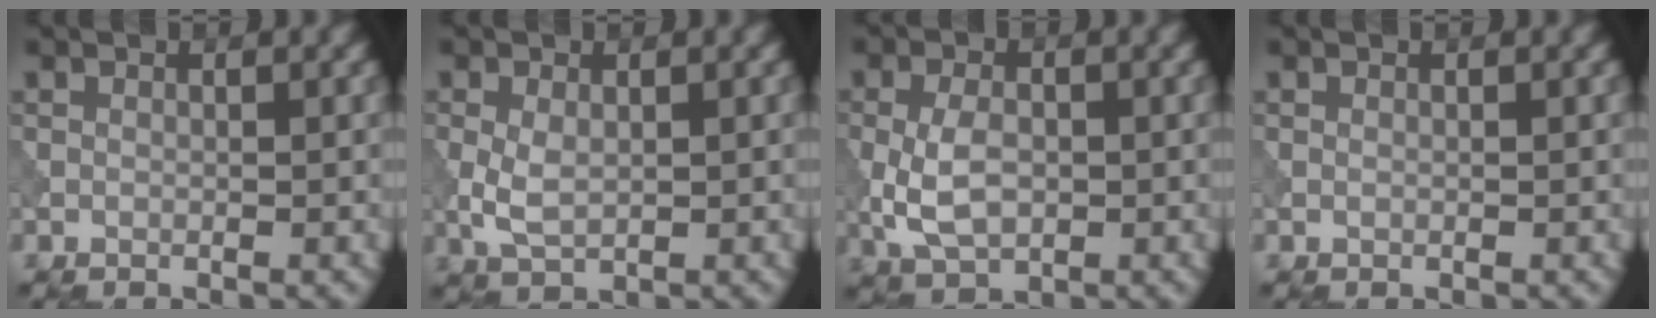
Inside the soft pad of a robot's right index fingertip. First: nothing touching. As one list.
[{"total": 2.9, "force": [-0.1, 1.8, 2.2], "torque": [-0.054, -0.002, 0.003]}, {"total": 4.6, "force": [-0.7, 2.9, 3.6], "torque": [-0.077, -0.003, -0.015]}, {"total": 0.0}]